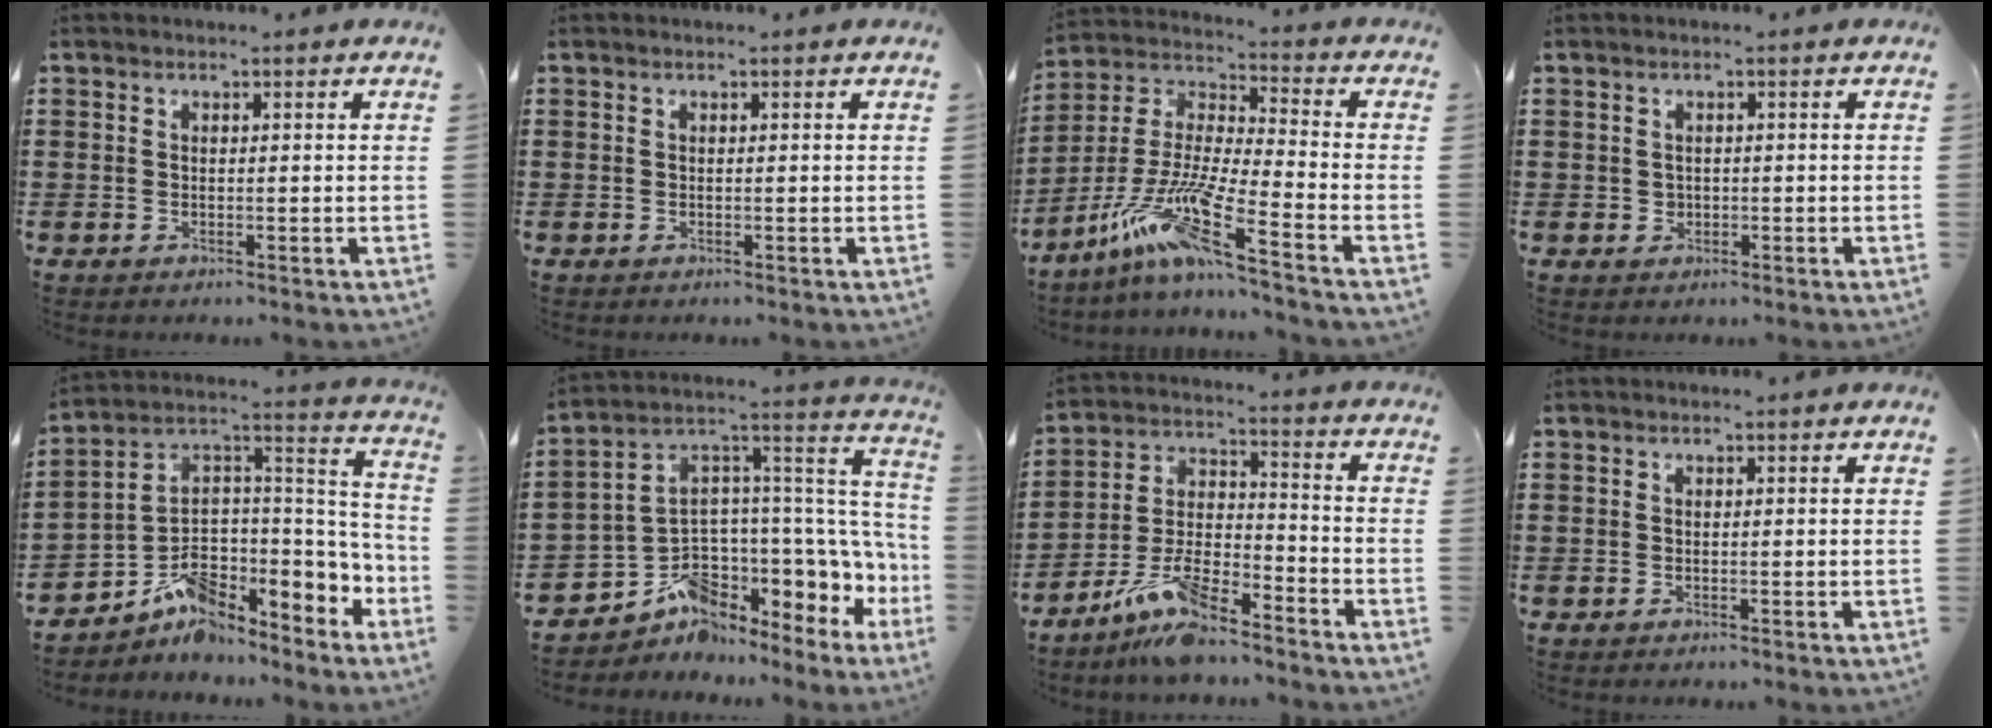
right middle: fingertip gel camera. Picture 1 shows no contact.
{"total": 0.0}
{"total": 11.9, "force": [-8.2, 0.6, 8.7], "torque": [-0.204, -0.019, -0.172]}
{"total": 1.1, "force": [0.1, 1.0, 0.3], "torque": [-0.008, 0.007, 0.001]}
{"total": 6.2, "force": [-4.3, 3.7, 2.6], "torque": [-0.059, -0.023, -0.083]}
{"total": 4.7, "force": [-1.0, 3.7, 2.7], "torque": [-0.086, -0.055, -0.025]}
{"total": 9.4, "force": [-8.0, 1.7, 4.7], "torque": [-0.104, 0.007, -0.159]}
{"total": 0.0}